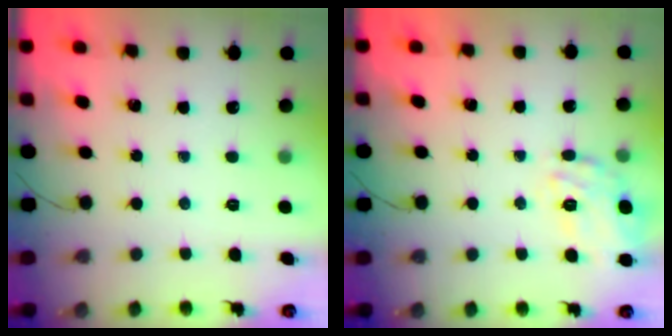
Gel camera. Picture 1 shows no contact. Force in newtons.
{"total": 17.1, "press": 17.1, "slide": 1.1}